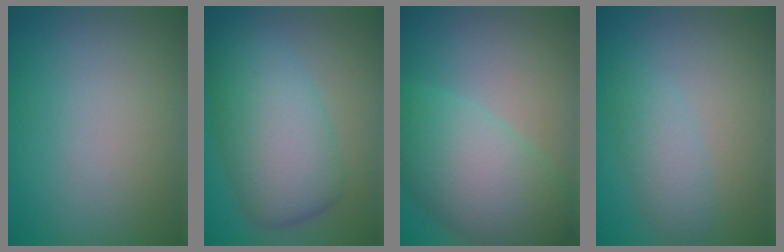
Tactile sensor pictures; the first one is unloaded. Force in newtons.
{"total": 7.5, "press": 7.5, "slide": 0.4}
{"total": 8.3, "press": 8.3, "slide": 0.2}
{"total": 2.4, "press": 2.4, "slide": 0.1}